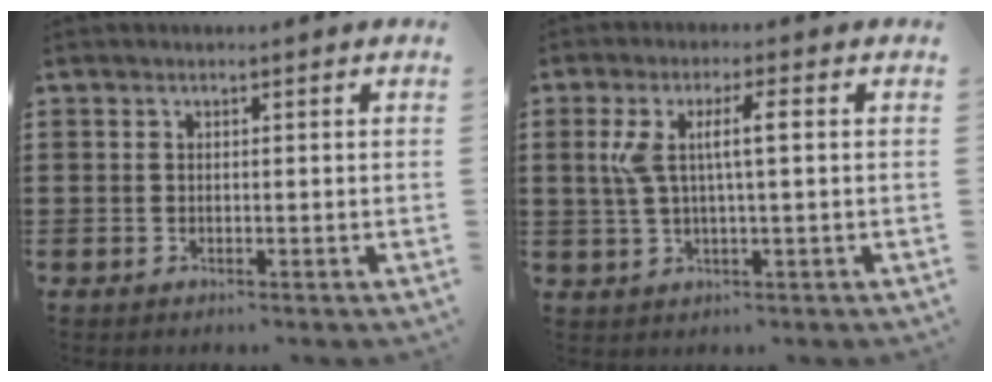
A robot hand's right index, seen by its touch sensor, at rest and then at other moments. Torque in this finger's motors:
{"motor_torque": [0.98, -0.05, 0.21, 0.21]}